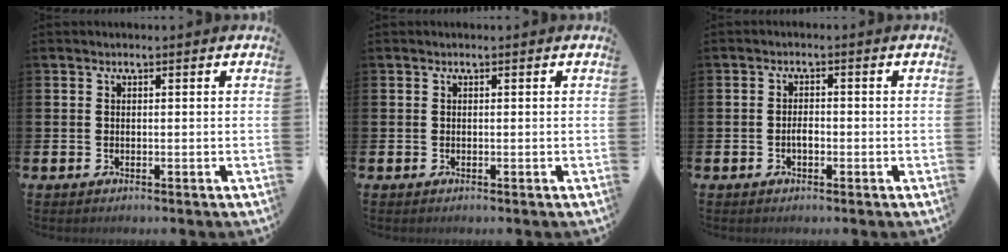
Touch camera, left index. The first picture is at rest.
{"total": 0.0}
{"total": 1.8, "force": [-0.5, 0.9, 1.4], "torque": [-0.018, -0.001, -0.013]}